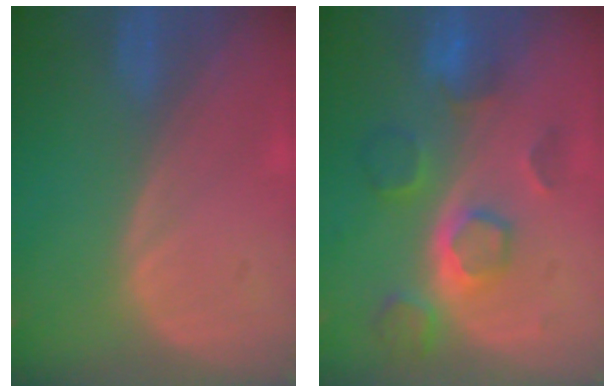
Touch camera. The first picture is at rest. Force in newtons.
{"total": 8.6, "press": 7.7, "slide": 3.7}